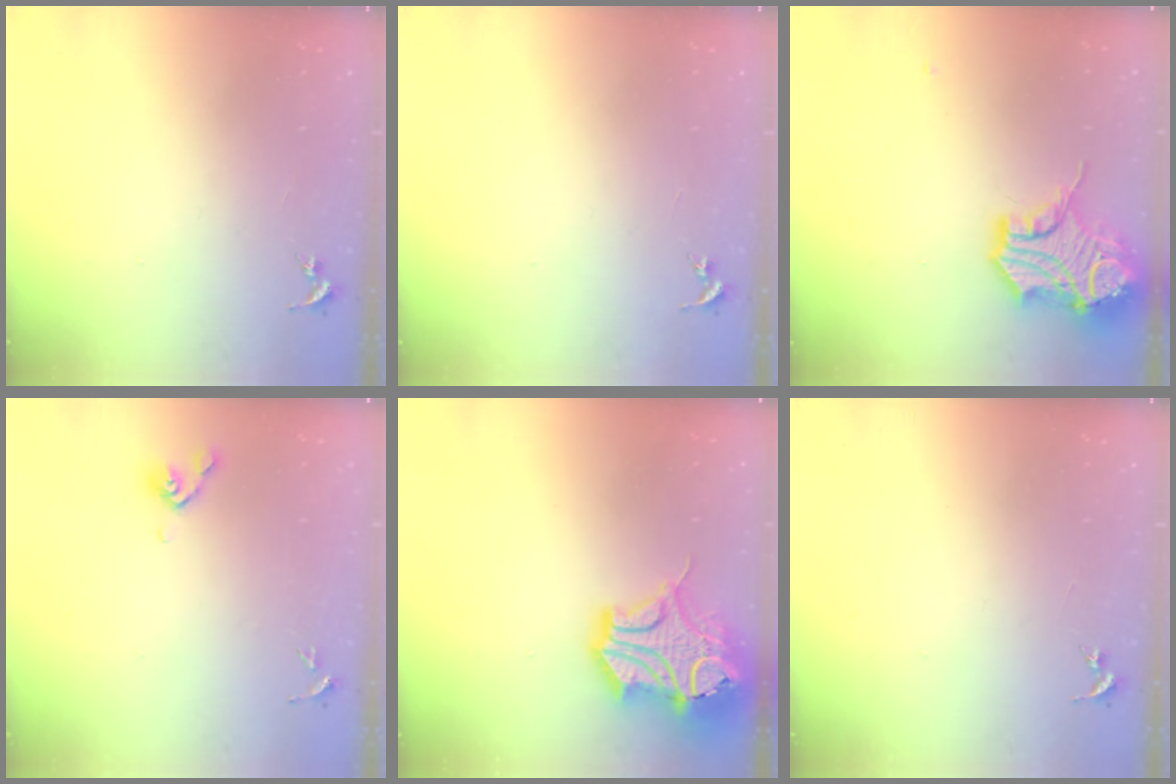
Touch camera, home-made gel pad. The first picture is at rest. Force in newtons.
{"total": 0.0}
{"total": 15.8, "press": 15.6, "slide": 2.2}
{"total": 5.5, "press": 5.3, "slide": 1.5}
{"total": 19.2, "press": 19.0, "slide": 3.0}
{"total": 0.0}